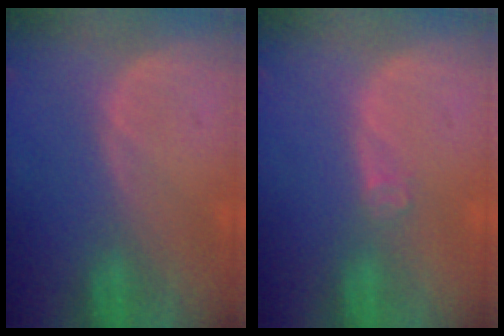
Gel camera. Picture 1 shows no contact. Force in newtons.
{"total": 1.5, "press": 1.2, "slide": 0.9}